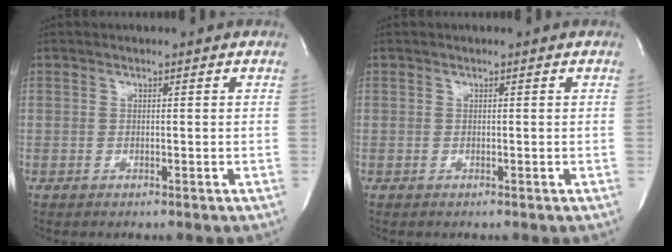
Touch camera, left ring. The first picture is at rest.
{"total": 0.0}